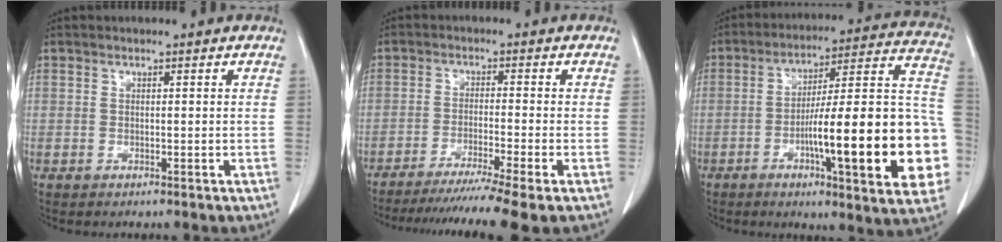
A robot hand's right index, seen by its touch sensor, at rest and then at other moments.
{"total": 12.1, "force": [-9.8, -1.9, 6.9], "torque": [-0.096, -0.035, -0.151]}
{"total": 25.6, "force": [-6.3, 3.0, 24.7], "torque": [-0.263, 0.016, -0.088]}